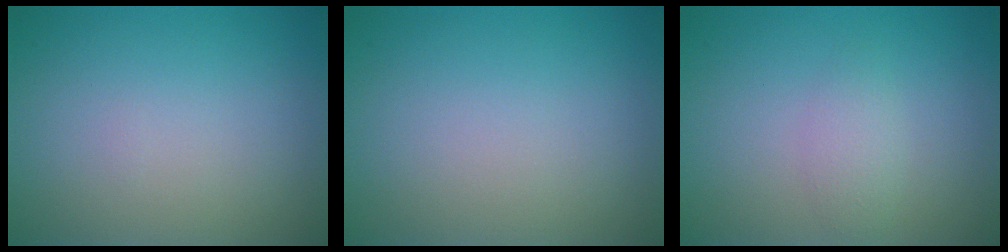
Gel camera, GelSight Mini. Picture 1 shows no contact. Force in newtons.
{"total": 0.0}
{"total": 1.6, "press": 1.6, "slide": 0.1}